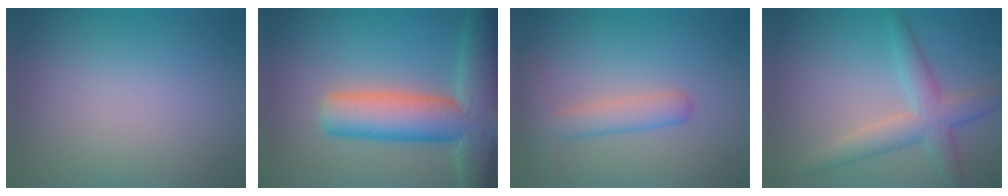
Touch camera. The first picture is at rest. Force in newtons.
{"total": 11.0, "press": 10.9, "slide": 0.7}
{"total": 2.3, "press": 2.3, "slide": 0.1}
{"total": 4.5, "press": 4.5, "slide": 0.0}